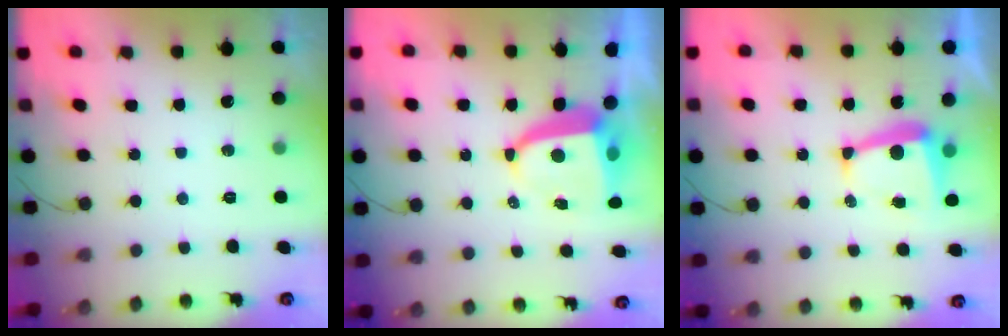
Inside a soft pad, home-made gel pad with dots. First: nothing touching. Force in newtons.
{"total": 8.5, "press": 8.4, "slide": 1.0}
{"total": 6.9, "press": 6.9, "slide": 0.3}